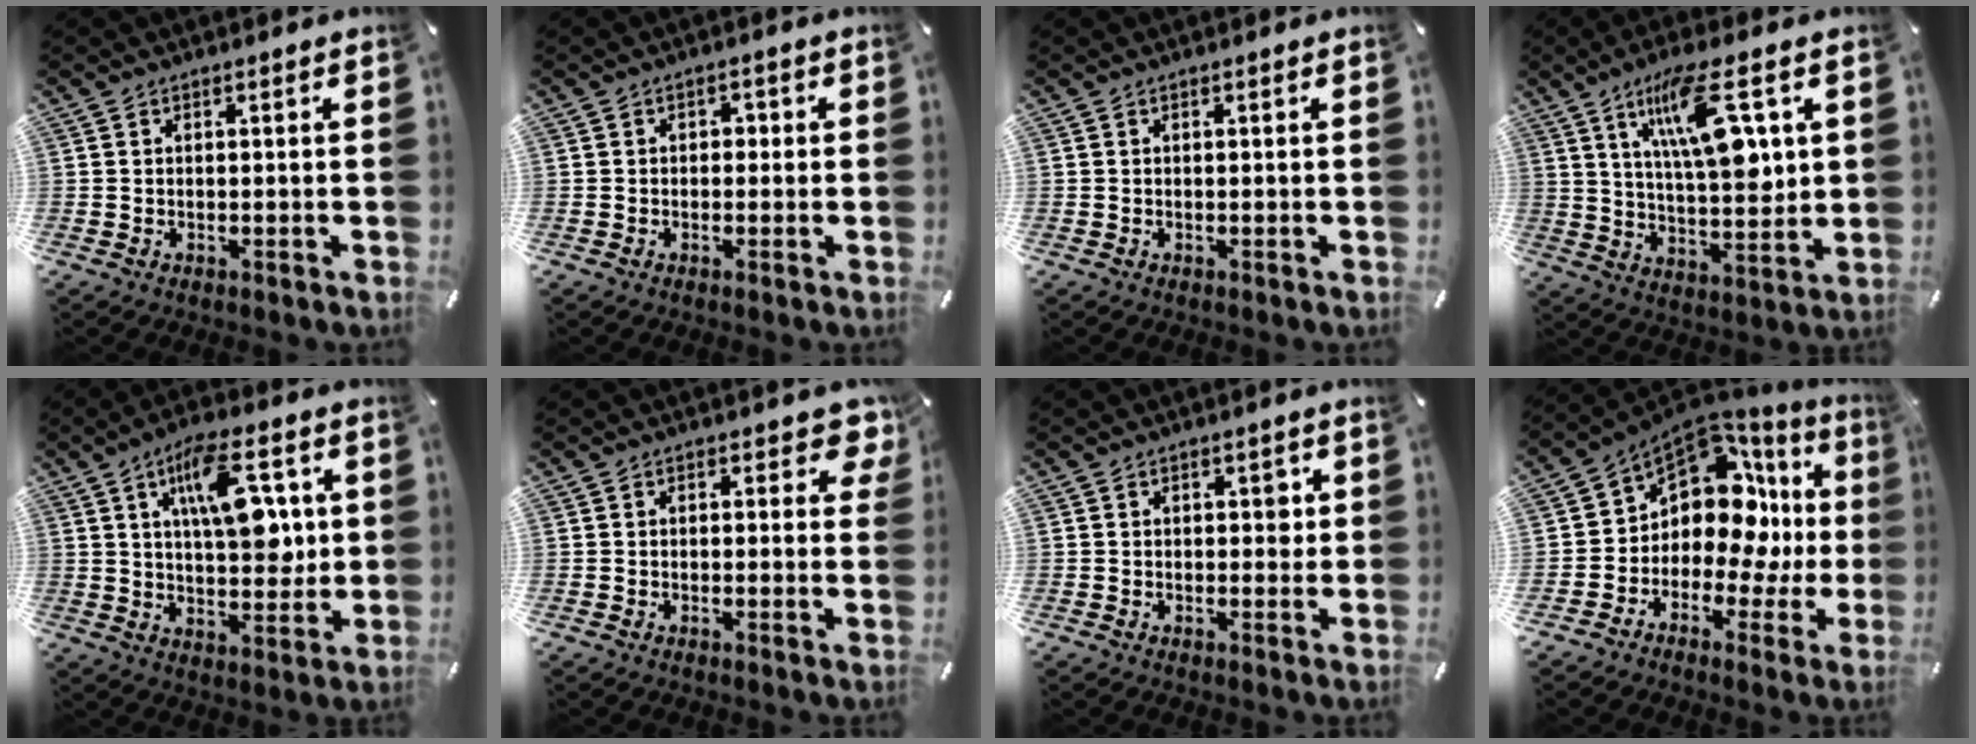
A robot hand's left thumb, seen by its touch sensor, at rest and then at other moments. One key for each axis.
{"total": 1.5, "fx": -0.5, "fy": 1.2, "fz": 0.8, "tx": -0.017, "ty": 0.010, "tz": -0.015}
{"total": 0.0}
{"total": 16.1, "fx": 7.0, "fy": 5.3, "fz": 13.5, "tx": -0.241, "ty": -0.018, "tz": 0.107}
{"total": 15.5, "fx": 4.9, "fy": 7.8, "fz": 12.5, "tx": -0.190, "ty": -0.006, "tz": 0.079}
{"total": 4.2, "fx": 1.7, "fy": 2.4, "fz": 2.9, "tx": -0.022, "ty": -0.005, "tz": 0.022}
{"total": 2.5, "fx": 0.4, "fy": 1.6, "fz": 1.9, "tx": -0.013, "ty": 0.000, "tz": -0.002}
{"total": 12.0, "fx": 2.5, "fy": 8.7, "fz": 7.9, "tx": -0.131, "ty": -0.049, "tz": 0.033}